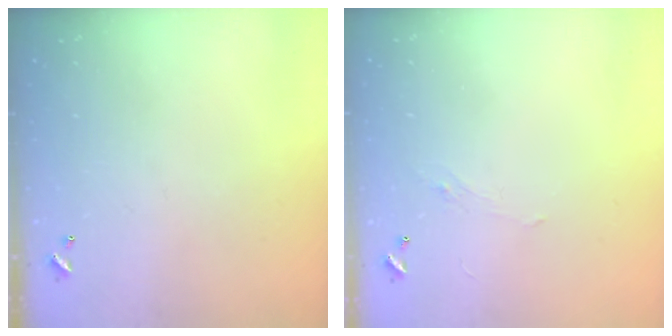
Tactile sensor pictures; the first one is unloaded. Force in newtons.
{"total": 0.8, "press": 0.5, "slide": 0.6}